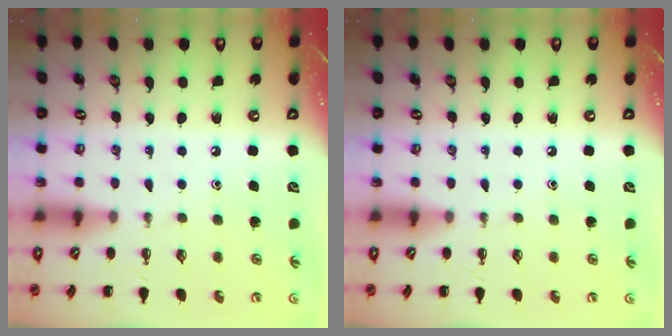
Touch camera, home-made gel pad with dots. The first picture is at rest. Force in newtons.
{"total": 0.0}